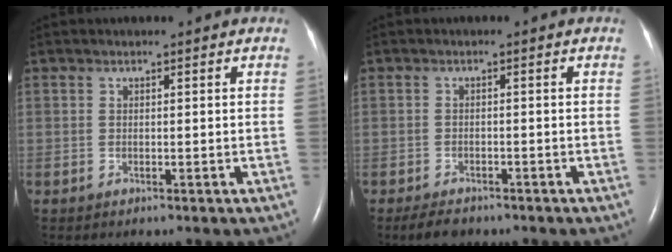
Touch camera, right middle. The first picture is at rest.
{"total": 3.3, "force": [-2.6, 1.4, 1.4], "torque": [-0.031, -0.004, -0.038]}